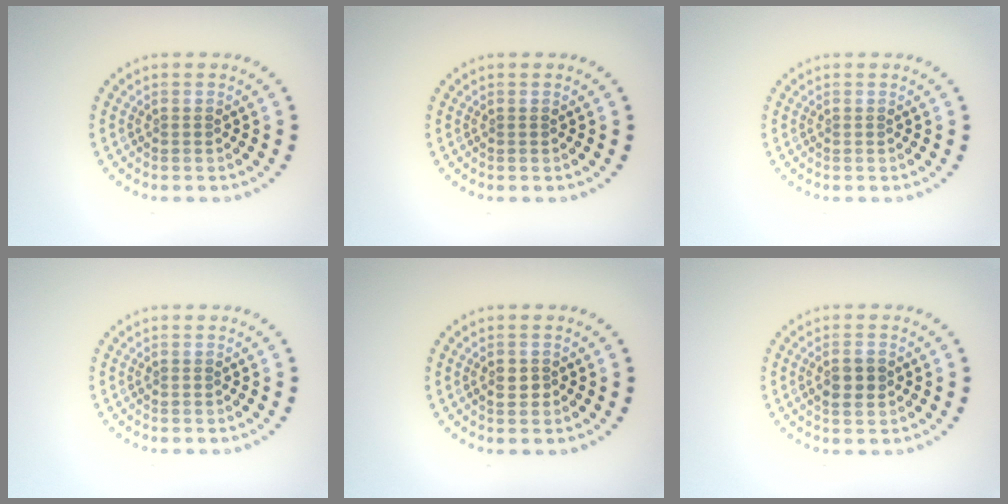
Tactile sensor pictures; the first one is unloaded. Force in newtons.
{"total": 0.0}
{"total": 0.0}
{"total": 0.0}
{"total": 1.3, "press": 1.3, "slide": 0.2}
{"total": 2.2, "press": 2.2, "slide": 0.1}